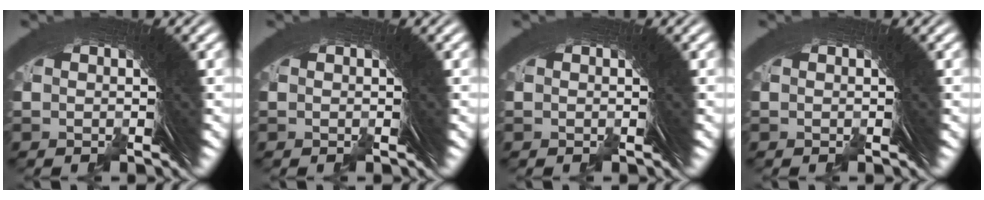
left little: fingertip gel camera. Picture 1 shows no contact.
{"total": 0.0}
{"total": 0.0}
{"total": 0.0}